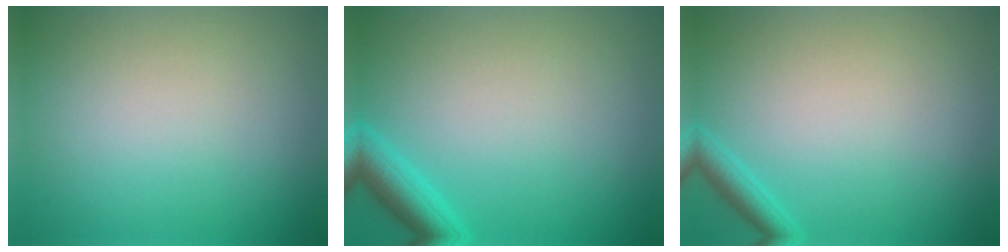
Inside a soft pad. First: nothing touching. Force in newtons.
{"total": 2.9, "press": 2.9, "slide": 0.2}
{"total": 1.7, "press": 1.7, "slide": 0.1}